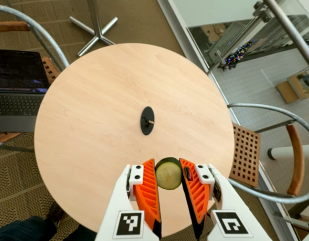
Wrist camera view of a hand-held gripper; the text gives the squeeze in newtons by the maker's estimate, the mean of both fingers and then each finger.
{"total": 7.8, "left": 7.6, "right": 7.9}